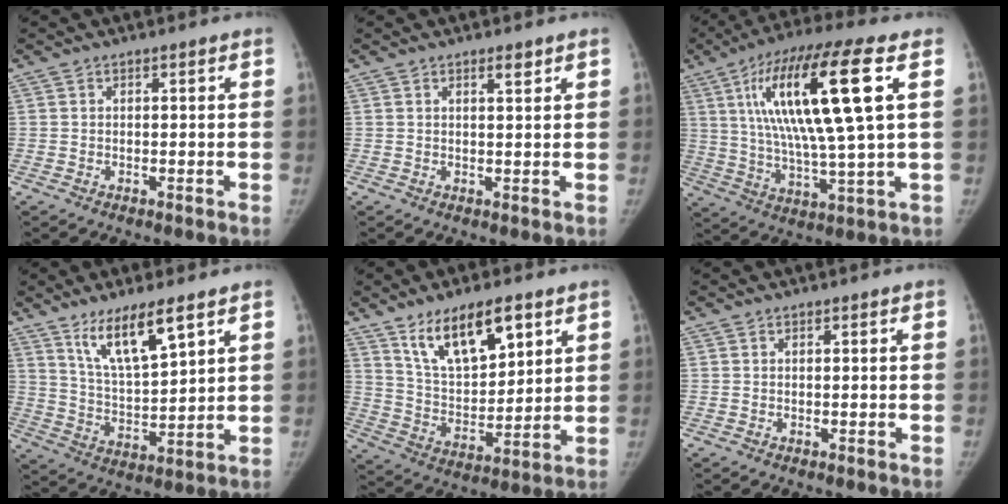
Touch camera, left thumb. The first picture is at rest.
{"total": 1.7, "force": [1.2, 0.4, 1.2], "torque": [-0.014, -0.007, 0.020]}
{"total": 21.0, "force": [6.1, 3.4, 19.8], "torque": [-0.375, -0.007, 0.097]}
{"total": 11.4, "force": [7.2, 2.7, 8.4], "torque": [-0.142, -0.048, 0.142]}
{"total": 14.7, "force": [8.6, 6.4, 10.1], "torque": [-0.140, -0.044, 0.162]}
{"total": 0.0}